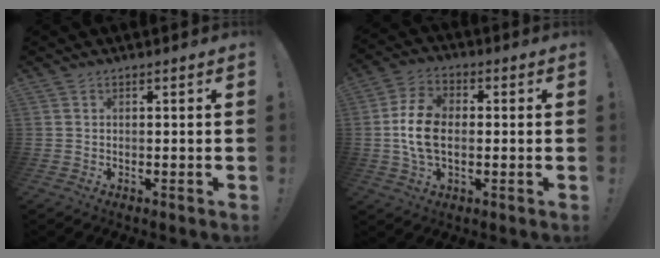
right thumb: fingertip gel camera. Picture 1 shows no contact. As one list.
[{"total": 11.6, "force": [-0.8, 7.6, 8.7], "torque": [-0.172, 0.004, -0.012]}]